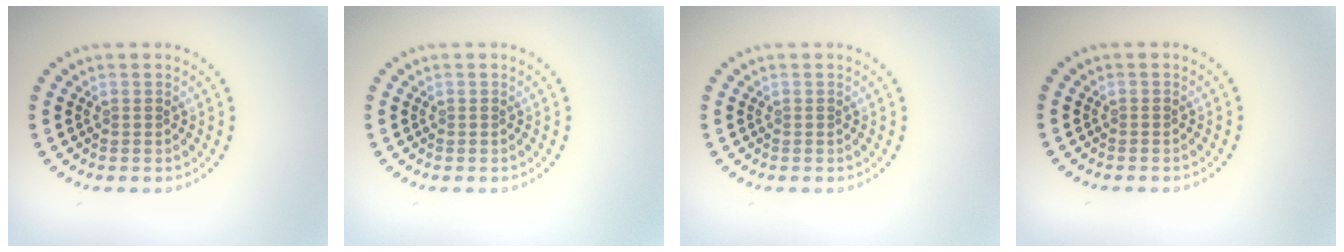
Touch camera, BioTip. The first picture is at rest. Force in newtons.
{"total": 0.0}
{"total": 0.0}
{"total": 0.0}